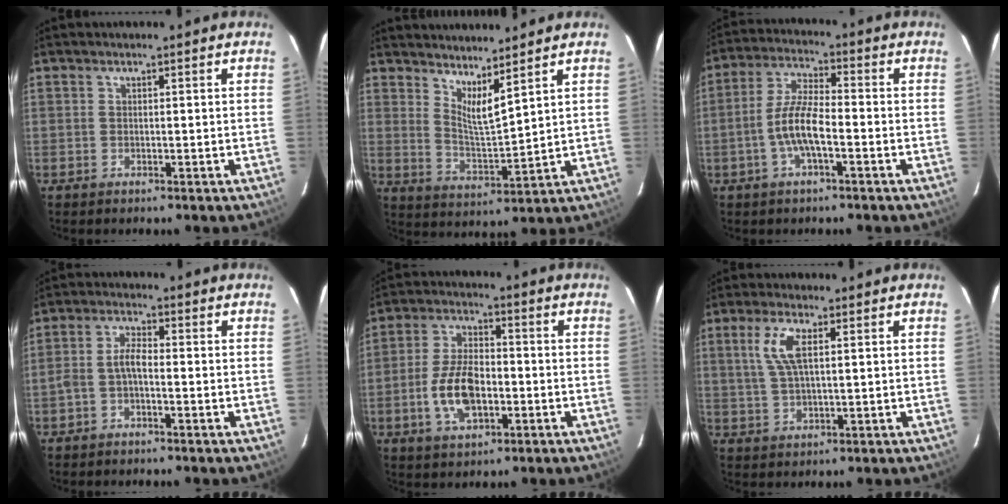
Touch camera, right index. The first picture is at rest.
{"total": 6.8, "force": [5.3, 0.6, 4.2], "torque": [-0.067, -0.016, 0.093]}
{"total": 7.6, "force": [-2.7, 1.9, 6.9], "torque": [-0.145, 0.008, -0.052]}
{"total": 3.4, "force": [-1.5, 1.2, 2.8], "torque": [-0.068, 0.014, -0.031]}
{"total": 10.5, "force": [-3.0, 5.5, 8.5], "torque": [-0.175, 0.006, -0.049]}
{"total": 6.0, "force": [1.8, 1.9, 5.4], "torque": [-0.114, 0.006, 0.036]}